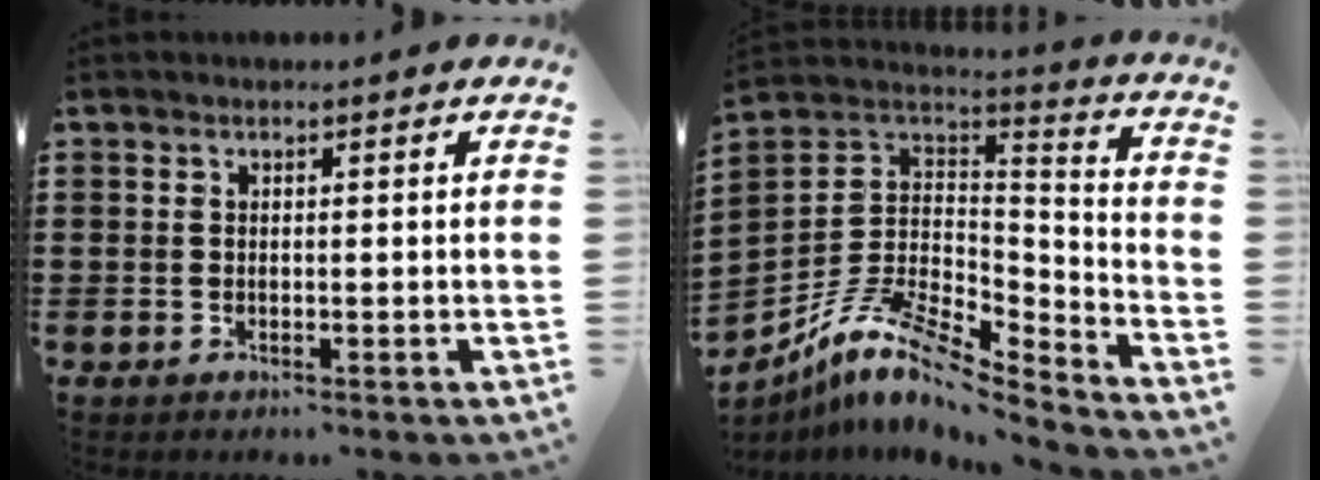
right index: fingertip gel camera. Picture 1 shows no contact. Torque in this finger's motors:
{"motor_torque": [-0.08, 0.36, 0.22, 0.04]}